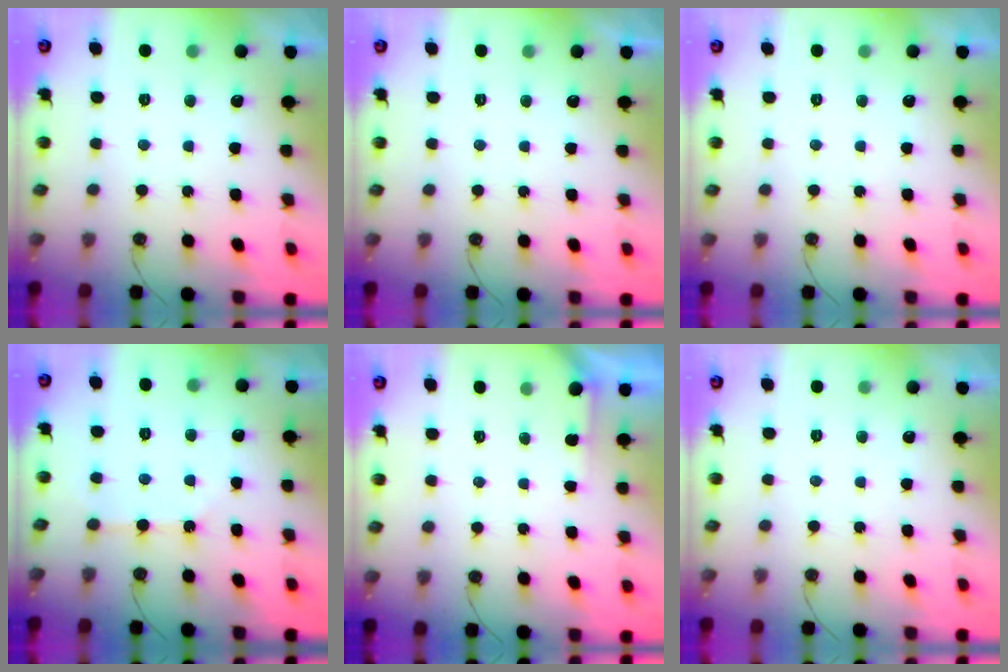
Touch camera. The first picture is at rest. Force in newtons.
{"total": 0.6, "press": 0.5, "slide": 0.2}
{"total": 0.6, "press": 0.1, "slide": 0.5}
{"total": 2.3, "press": 2.3, "slide": 0.4}
{"total": 1.5, "press": 1.5, "slide": 0.2}
{"total": 0.0}